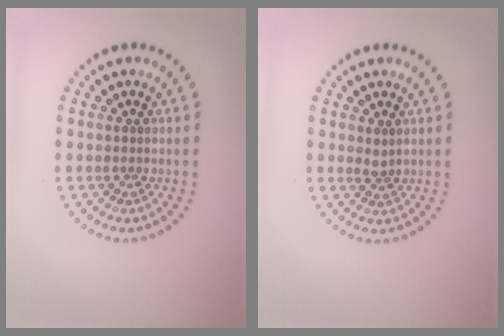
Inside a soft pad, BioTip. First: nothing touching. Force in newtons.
{"total": 0.9, "press": 0.6, "slide": 0.6}